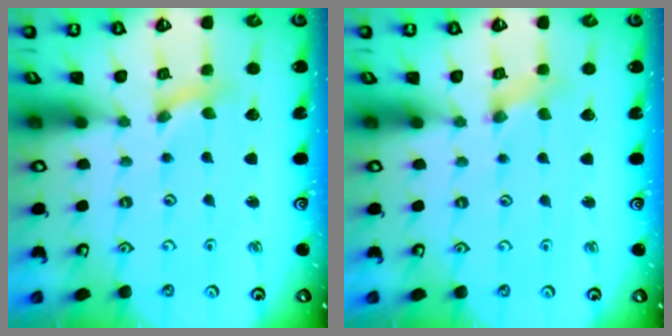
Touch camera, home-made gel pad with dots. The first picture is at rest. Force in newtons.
{"total": 0.0}